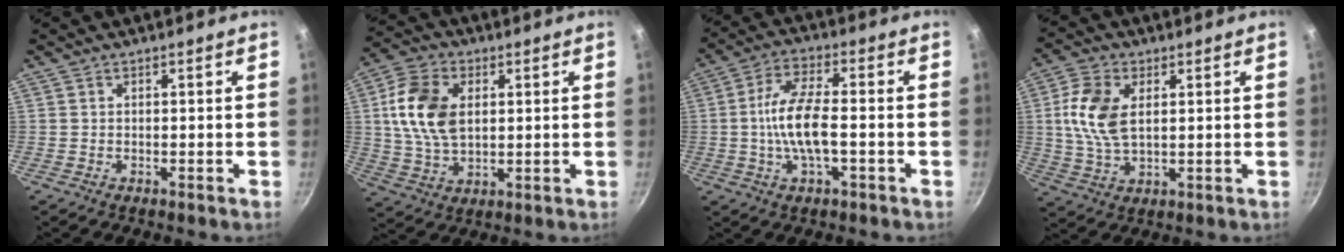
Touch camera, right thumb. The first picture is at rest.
{"total": 13.2, "force": [2.4, 8.7, 9.7], "torque": [-0.169, -0.002, 0.043]}
{"total": 10.5, "force": [-1.5, 3.9, 9.6], "torque": [-0.182, 0.021, -0.040]}
{"total": 10.4, "force": [2.1, 6.0, 8.2], "torque": [-0.159, -0.002, 0.039]}